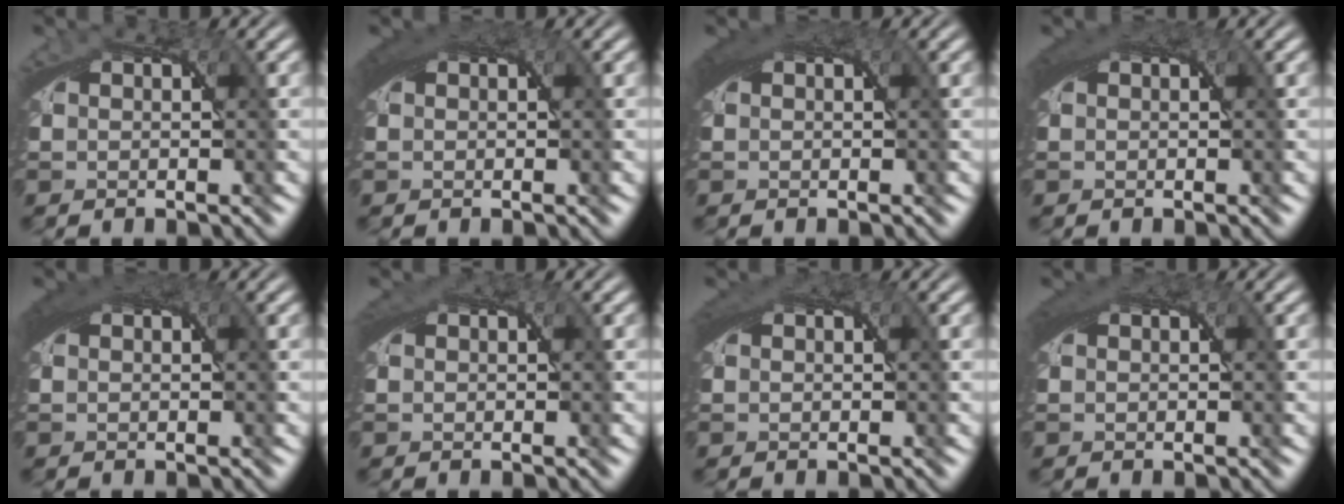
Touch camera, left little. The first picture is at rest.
{"total": 2.3, "force": [0.9, 1.1, 1.9], "torque": [-0.036, 0.000, 0.016]}
{"total": 2.5, "force": [0.9, 1.2, 2.0], "torque": [-0.038, -0.001, 0.015]}
{"total": 2.1, "force": [0.8, 1.0, 1.6], "torque": [-0.032, 0.000, 0.013]}
{"total": 2.7, "force": [1.0, 1.2, 2.2], "torque": [-0.039, 0.000, 0.016]}
{"total": 1.2, "force": [0.5, 0.7, 0.9], "torque": [-0.015, 0.000, 0.007]}
{"total": 1.5, "force": [0.6, 0.8, 1.1], "torque": [-0.022, -0.001, 0.010]}
{"total": 1.9, "force": [0.8, 1.0, 1.4], "torque": [-0.029, -0.001, 0.012]}